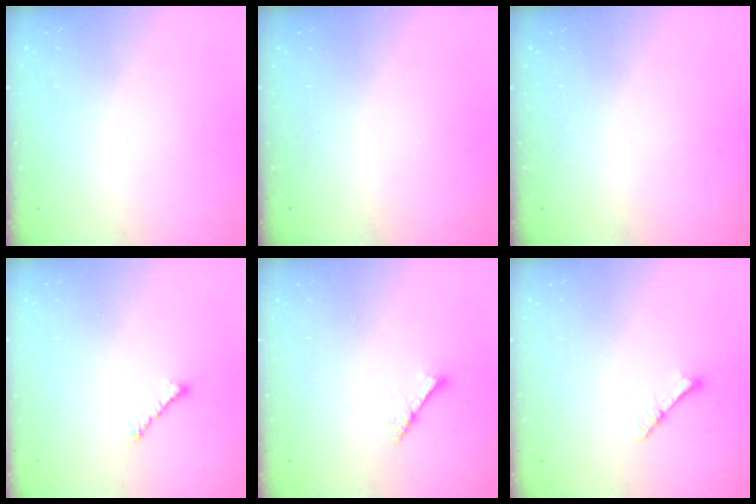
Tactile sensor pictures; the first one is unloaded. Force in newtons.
{"total": 0.0}
{"total": 0.0}
{"total": 2.0, "press": 1.9, "slide": 0.5}
{"total": 2.7, "press": 2.7, "slide": 0.2}
{"total": 2.9, "press": 2.9, "slide": 0.3}